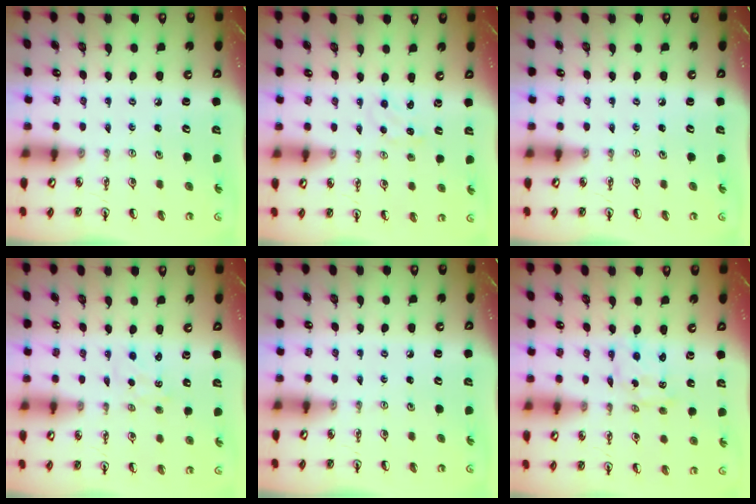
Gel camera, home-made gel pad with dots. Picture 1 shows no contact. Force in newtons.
{"total": 0.9, "press": 0.8, "slide": 0.2}
{"total": 0.0}
{"total": 1.6, "press": 1.5, "slide": 0.3}
{"total": 0.0}
{"total": 1.6, "press": 1.3, "slide": 0.8}